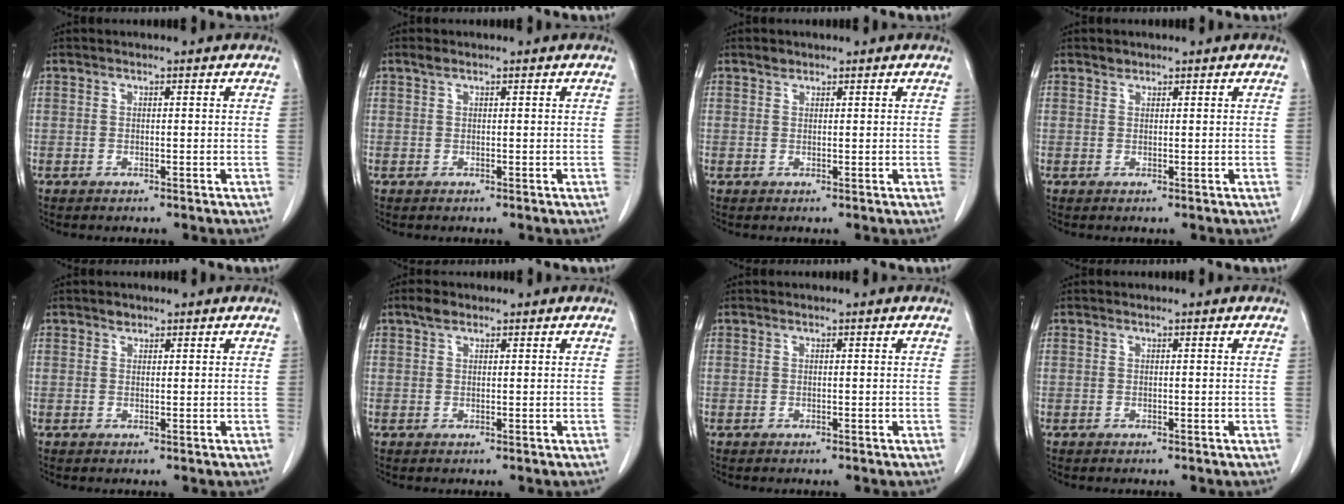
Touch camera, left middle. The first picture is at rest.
{"total": 0.8, "force": [0.6, 0.3, 0.4], "torque": [-0.014, 0.007, 0.013]}
{"total": 1.0, "force": [0.8, 0.5, 0.2], "torque": [-0.004, 0.002, 0.013]}
{"total": 0.8, "force": [0.7, 0.4, 0.0], "torque": [-0.001, 0.000, 0.010]}
{"total": 0.9, "force": [0.7, 0.5, 0.2], "torque": [-0.004, 0.002, 0.010]}
{"total": 1.8, "force": [1.2, 0.9, 0.9], "torque": [-0.022, 0.009, 0.022]}
{"total": 0.0}
{"total": 0.0}